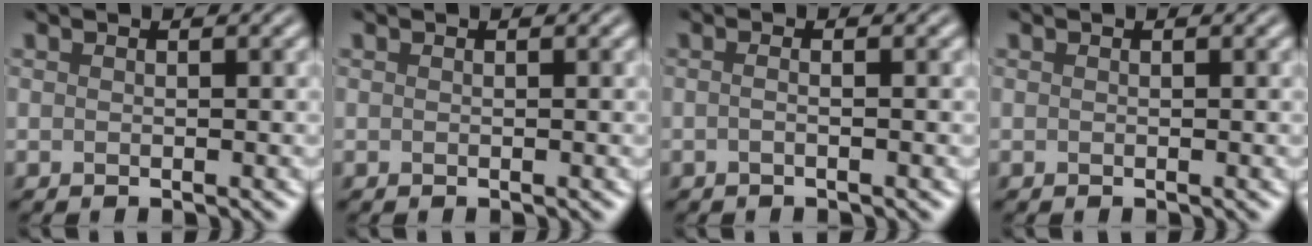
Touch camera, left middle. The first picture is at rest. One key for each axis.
{"total": 0.0}
{"total": 2.1, "fx": 0.2, "fy": 1.1, "fz": 1.8, "tx": -0.004, "ty": 0.001, "tz": -0.025}
{"total": 0.0}